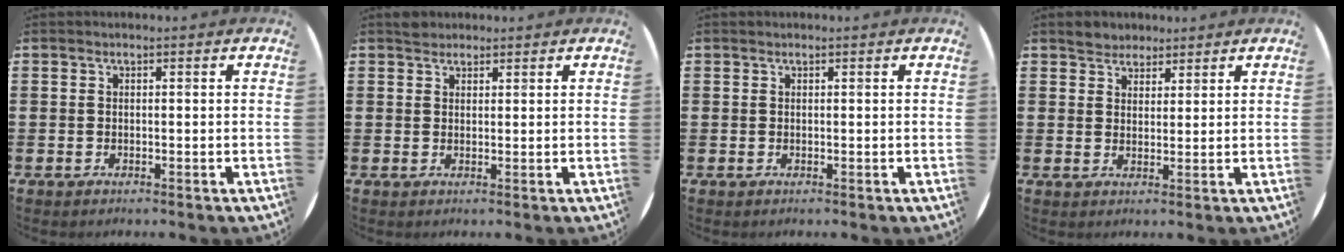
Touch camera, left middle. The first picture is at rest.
{"total": 1.6, "force": [1.5, 0.6, -0.1], "torque": [0.007, 0.001, 0.028]}
{"total": 0.0}
{"total": 2.6, "force": [2.3, 1.2, -0.2], "torque": [0.006, 0.003, 0.044]}